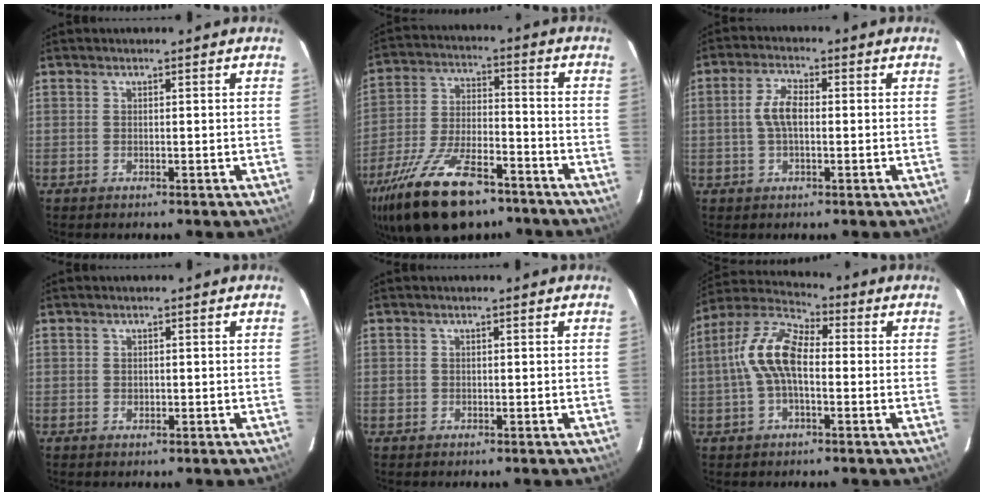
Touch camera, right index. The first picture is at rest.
{"total": 21.6, "force": [-14.9, 9.0, 12.9], "torque": [-0.263, -0.029, -0.248]}
{"total": 5.0, "force": [-0.1, 2.3, 4.4], "torque": [-0.091, 0.010, -0.002]}
{"total": 0.7, "force": [-0.1, 0.7, 0.2], "torque": [-0.001, 0.001, 0.000]}
{"total": 1.0, "force": [-0.2, 0.9, 0.2], "torque": [-0.002, 0.000, -0.003]}
{"total": 11.2, "force": [-0.7, 5.3, 9.8], "torque": [-0.207, 0.024, -0.019]}